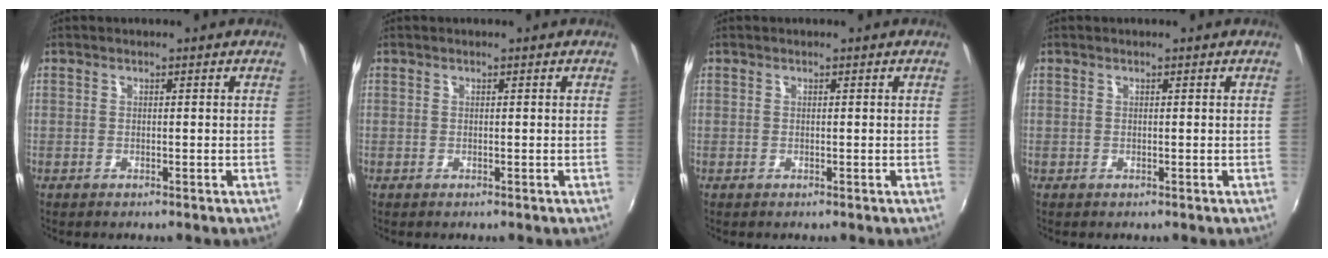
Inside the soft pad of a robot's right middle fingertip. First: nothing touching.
{"total": 0.0}
{"total": 0.0}
{"total": 0.0}